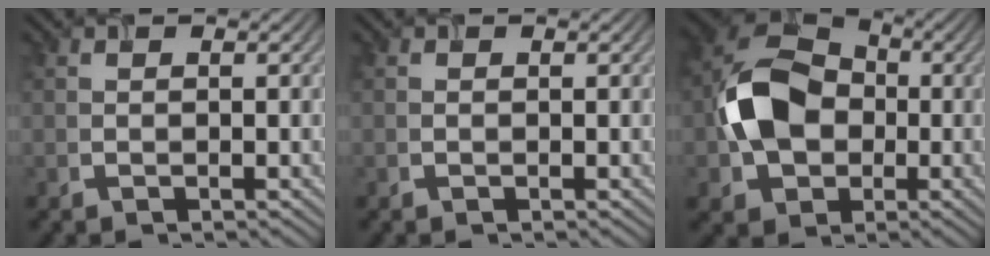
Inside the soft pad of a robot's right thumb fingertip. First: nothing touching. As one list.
[{"total": 0.0}, {"total": 11.5, "force": [-1.1, 8.9, 7.3], "torque": [-0.155, 0.011, -0.034]}]